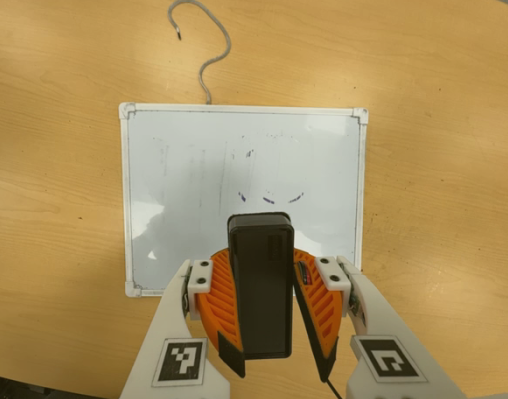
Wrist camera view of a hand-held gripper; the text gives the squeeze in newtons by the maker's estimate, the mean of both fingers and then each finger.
{"total": 11.0, "left": 10.7, "right": 11.3}